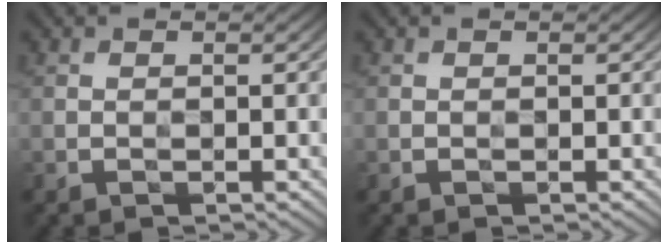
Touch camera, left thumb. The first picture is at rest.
{"total": 0.0}